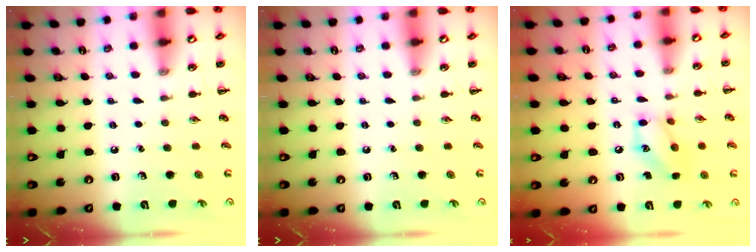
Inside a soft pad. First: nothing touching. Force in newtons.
{"total": 0.0}
{"total": 11.6, "press": 11.4, "slide": 2.1}